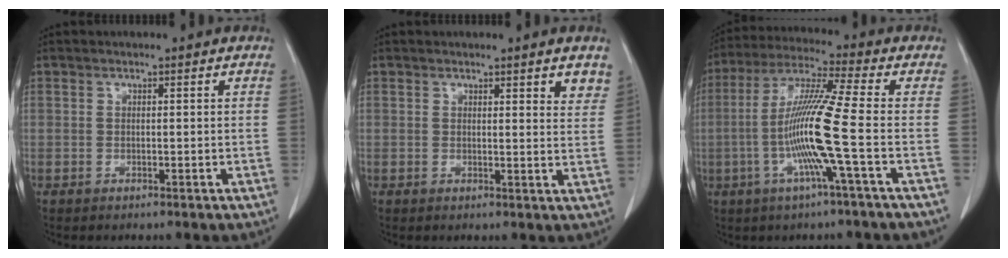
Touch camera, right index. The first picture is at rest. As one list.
[{"total": 3.8, "force": [2.8, 0.8, 2.4], "torque": [-0.022, -0.013, 0.027]}, {"total": 12.5, "force": [-2.8, -1.6, 12.1], "torque": [-0.241, -0.004, -0.062]}]